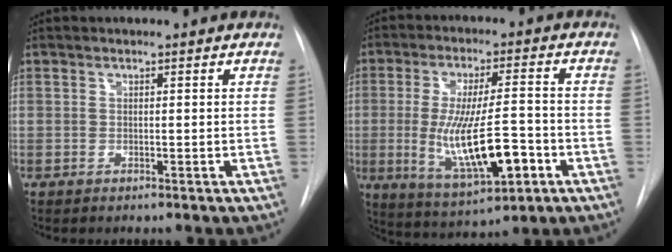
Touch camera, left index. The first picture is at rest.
{"total": 13.9, "force": [-3.3, 3.2, 13.1], "torque": [-0.241, -0.012, -0.043]}